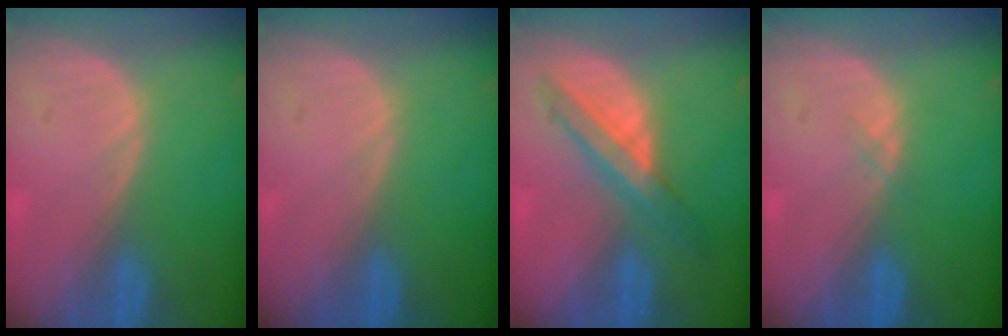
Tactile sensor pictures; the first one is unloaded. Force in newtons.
{"total": 0.0}
{"total": 5.8, "press": 5.8, "slide": 0.4}
{"total": 0.6, "press": 0.5, "slide": 0.2}